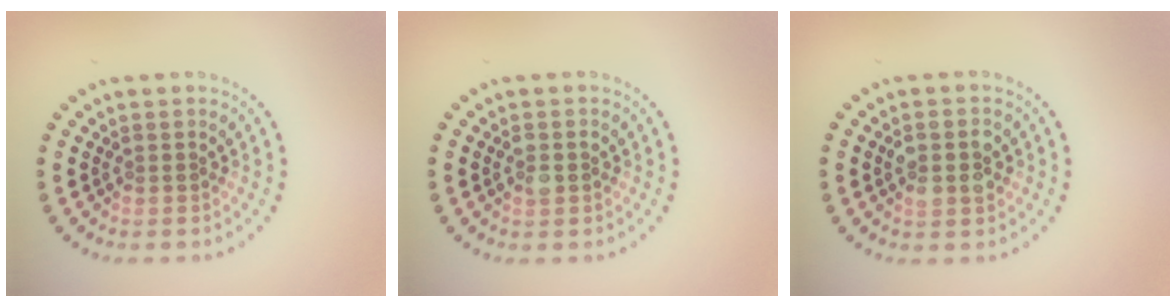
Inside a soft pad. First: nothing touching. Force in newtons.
{"total": 1.1, "press": 1.1, "slide": 0.1}
{"total": 2.8, "press": 2.8, "slide": 0.3}